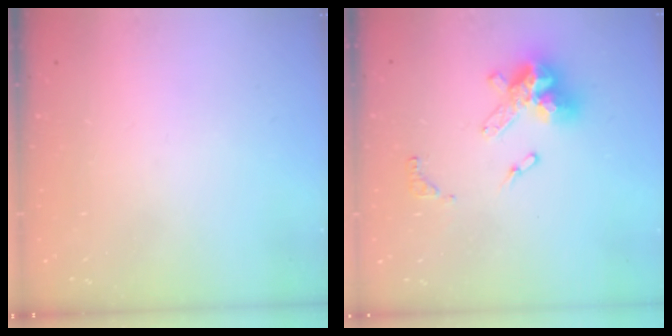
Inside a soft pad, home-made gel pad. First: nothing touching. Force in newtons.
{"total": 14.1, "press": 14.1, "slide": 0.9}